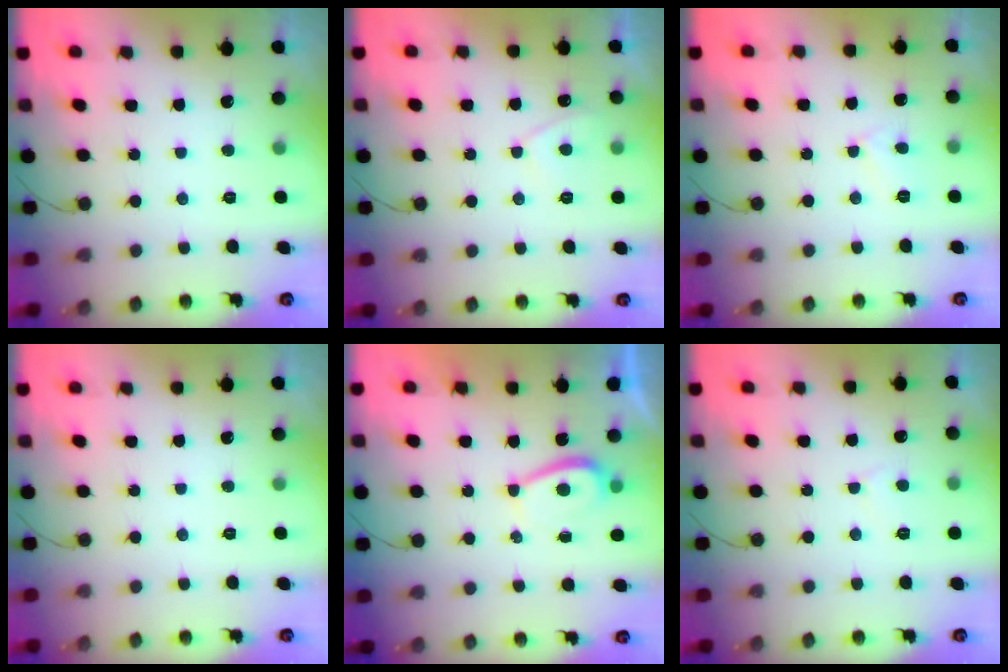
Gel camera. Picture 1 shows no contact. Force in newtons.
{"total": 2.9, "press": 2.9, "slide": 0.5}
{"total": 3.8, "press": 3.7, "slide": 0.4}
{"total": 0.0}
{"total": 2.8, "press": 2.7, "slide": 0.5}
{"total": 2.8, "press": 2.8, "slide": 0.3}